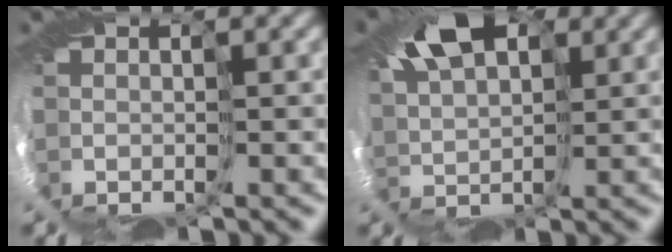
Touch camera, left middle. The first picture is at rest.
{"total": 6.4, "force": [3.4, 3.6, 4.0], "torque": [-0.086, 0.022, 0.047]}